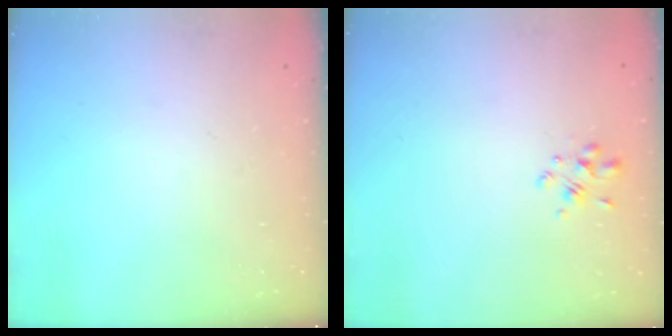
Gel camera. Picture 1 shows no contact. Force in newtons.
{"total": 2.4, "press": 2.2, "slide": 0.9}